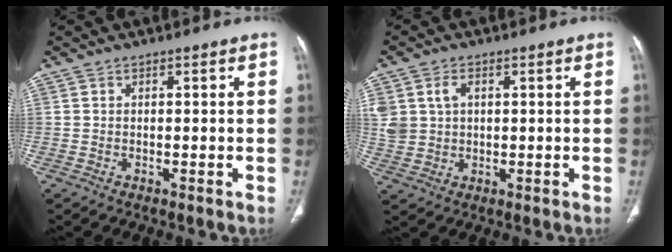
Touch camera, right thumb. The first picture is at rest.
{"total": 7.8, "force": [2.1, 6.1, 4.5], "torque": [-0.100, 0.003, 0.051]}